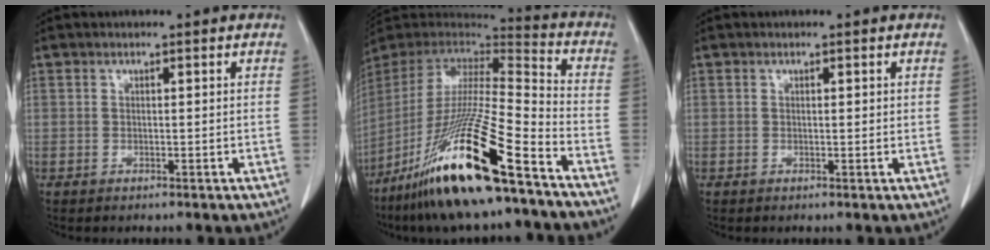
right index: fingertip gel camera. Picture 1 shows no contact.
{"total": 23.6, "force": [-14.9, 1.1, 18.2], "torque": [-0.361, -0.051, -0.281]}
{"total": 0.7, "force": [0.2, 0.2, 0.6], "torque": [-0.009, 0.000, 0.002]}